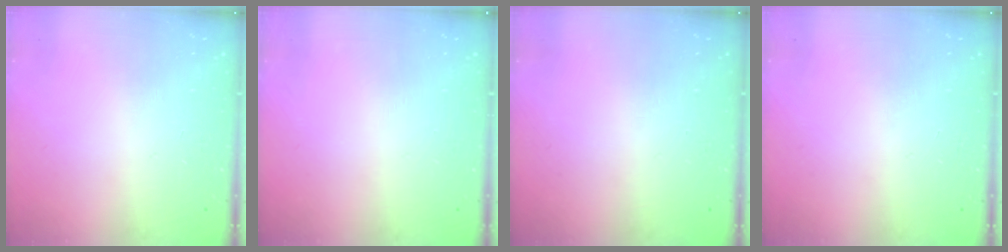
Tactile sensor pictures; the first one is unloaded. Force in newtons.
{"total": 0.0}
{"total": 0.0}
{"total": 0.0}